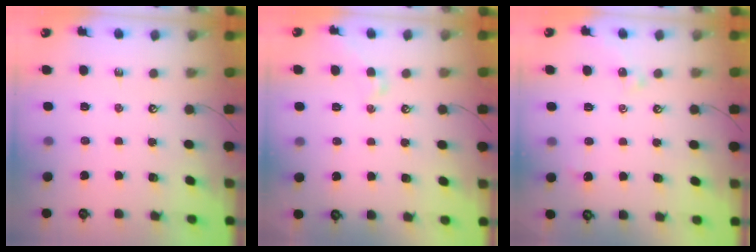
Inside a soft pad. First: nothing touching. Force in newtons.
{"total": 1.2, "press": 1.2, "slide": 0.1}
{"total": 2.3, "press": 2.2, "slide": 0.6}